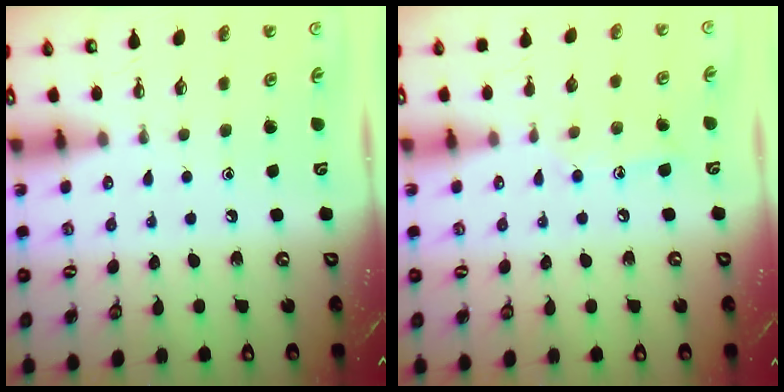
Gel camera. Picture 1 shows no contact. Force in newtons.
{"total": 8.2, "press": 8.2, "slide": 0.6}